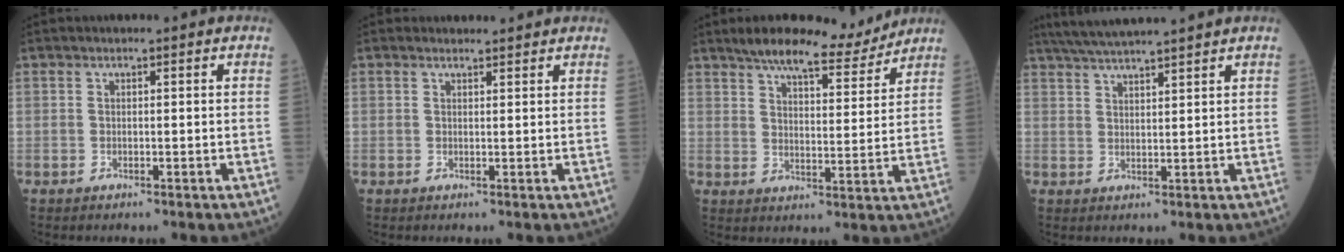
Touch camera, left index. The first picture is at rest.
{"total": 1.7, "force": [1.7, 0.4, 0.0], "torque": [-0.013, 0.005, 0.024]}
{"total": 10.7, "force": [9.6, 1.8, 4.3], "torque": [-0.067, 0.004, 0.141]}
{"total": 9.3, "force": [8.2, -0.7, 4.2], "torque": [-0.073, 0.029, 0.130]}